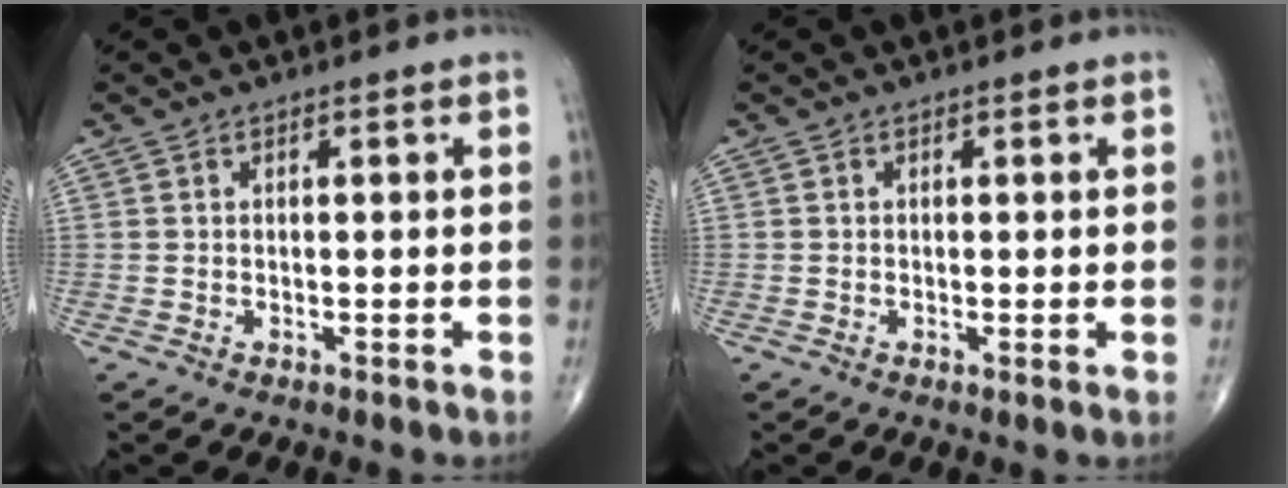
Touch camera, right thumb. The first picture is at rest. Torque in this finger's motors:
{"motor_torque": [-0.27, 0.12, 0.04, 0.01, -0.05]}